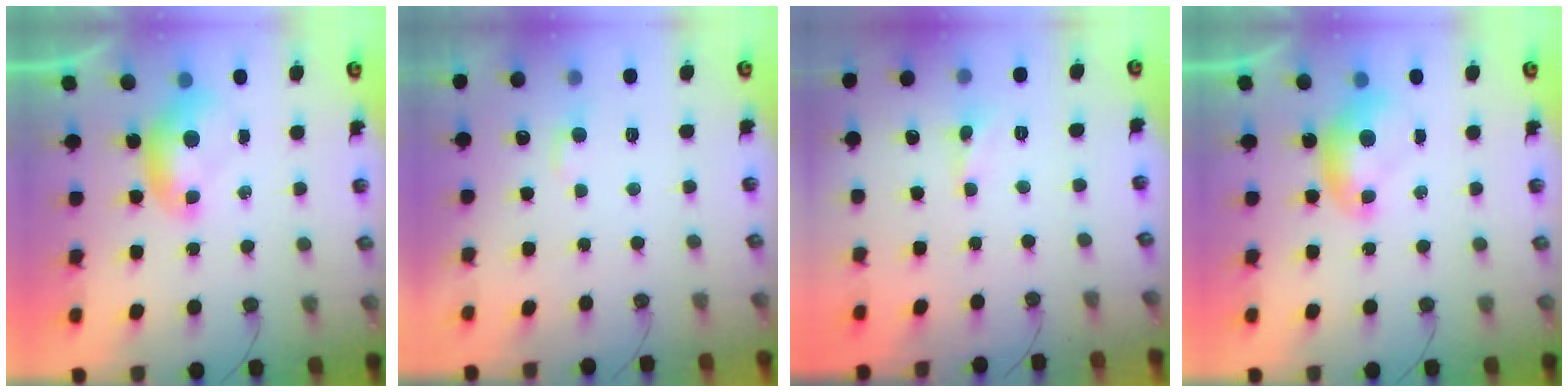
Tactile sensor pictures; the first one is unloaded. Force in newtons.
{"total": 2.5, "press": 2.5, "slide": 0.6}
{"total": 0.0}
{"total": 0.0}